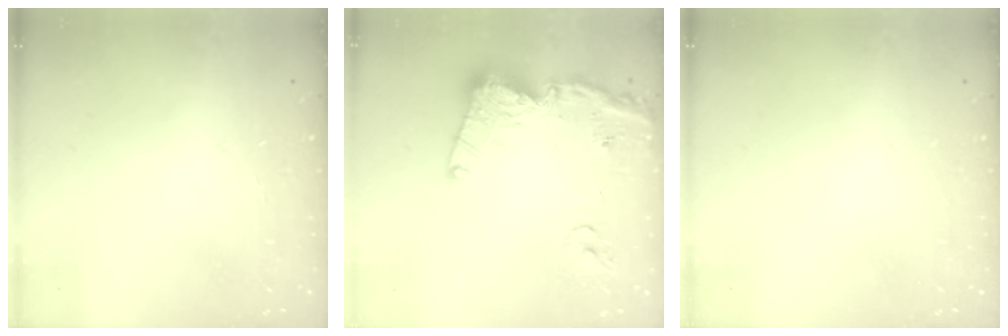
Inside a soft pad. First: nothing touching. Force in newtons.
{"total": 15.8, "press": 15.7, "slide": 1.8}
{"total": 0.0}